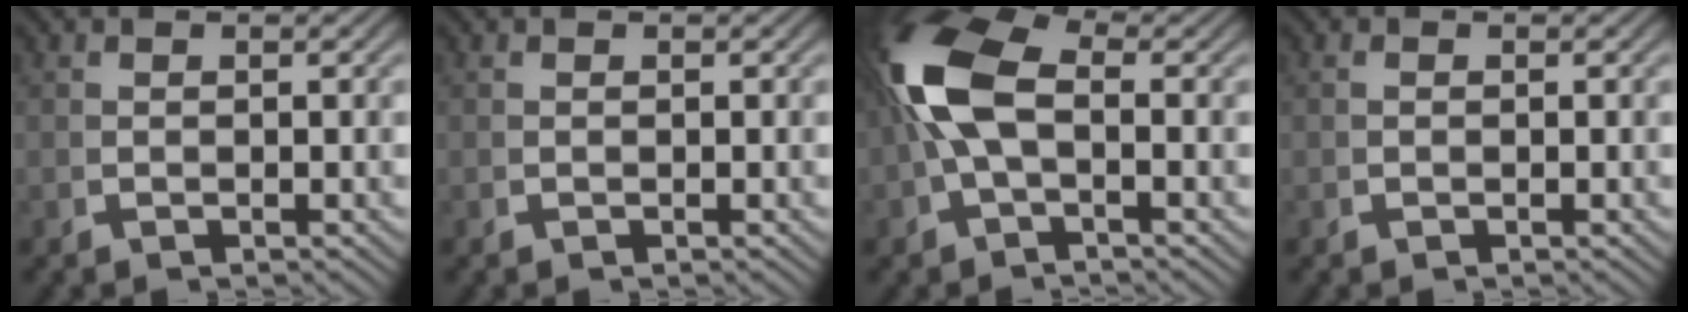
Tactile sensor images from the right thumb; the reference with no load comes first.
{"total": 0.0}
{"total": 6.9, "force": [0.3, 3.8, 5.7], "torque": [-0.125, 0.004, 0.007]}
{"total": 0.0}